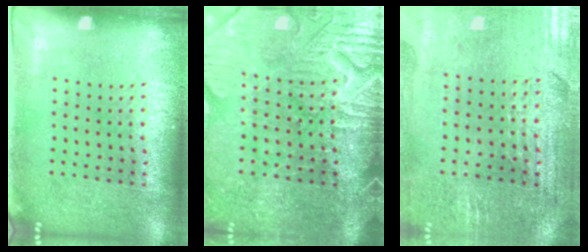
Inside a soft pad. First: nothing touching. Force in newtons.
{"total": 4.4, "press": 4.0, "slide": 1.8}
{"total": 1.1, "press": 1.1, "slide": 0.3}